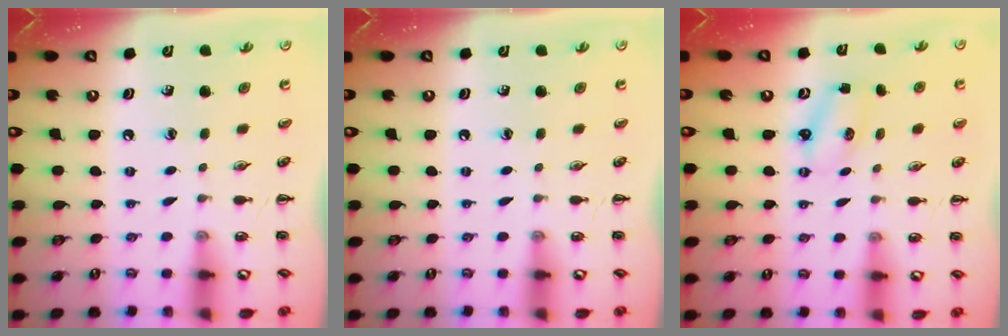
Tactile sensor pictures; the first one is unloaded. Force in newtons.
{"total": 0.0}
{"total": 2.3, "press": 2.2, "slide": 0.7}